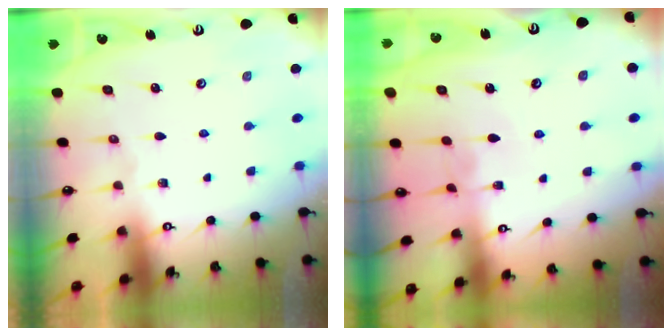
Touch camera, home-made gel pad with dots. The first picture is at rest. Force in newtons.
{"total": 3.3, "press": 3.3, "slide": 0.2}